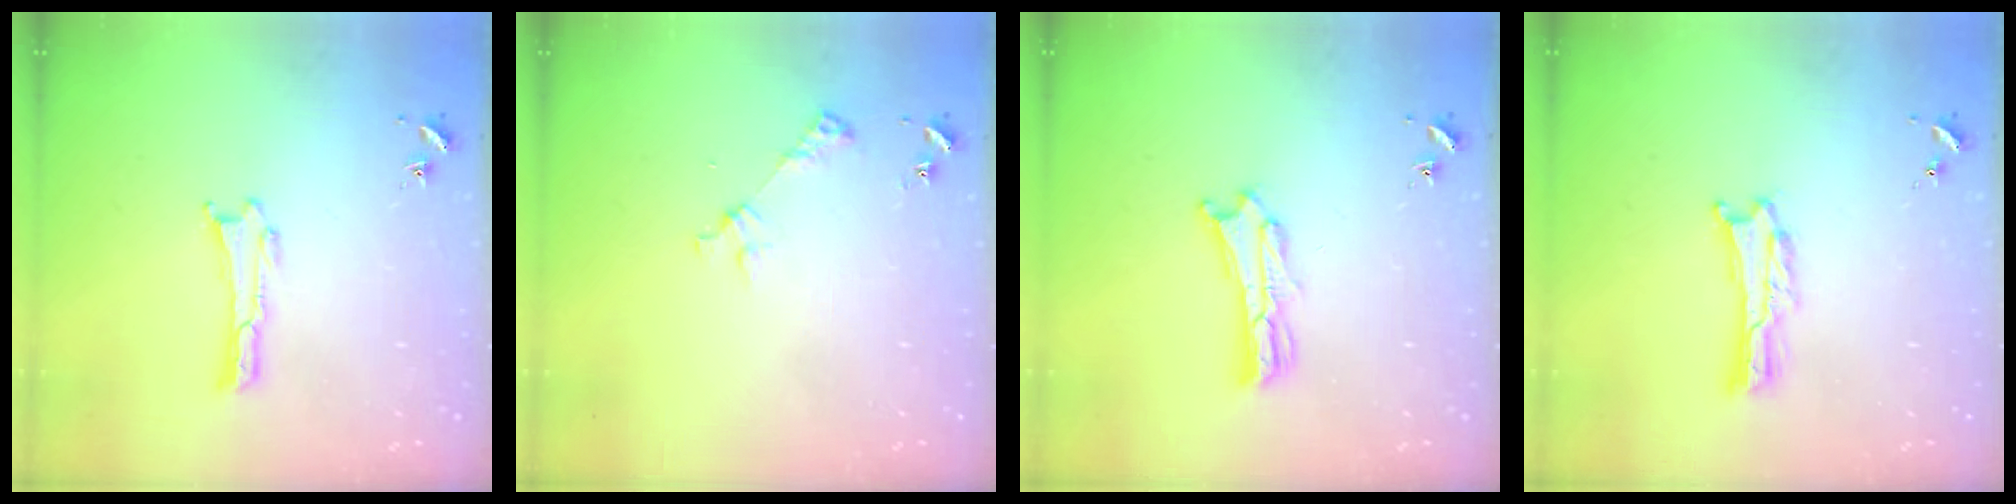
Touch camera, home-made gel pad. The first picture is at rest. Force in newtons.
{"total": 3.0, "press": 3.0, "slide": 0.2}
{"total": 2.5, "press": 2.5, "slide": 0.2}
{"total": 0.5, "press": 0.5, "slide": 0.1}